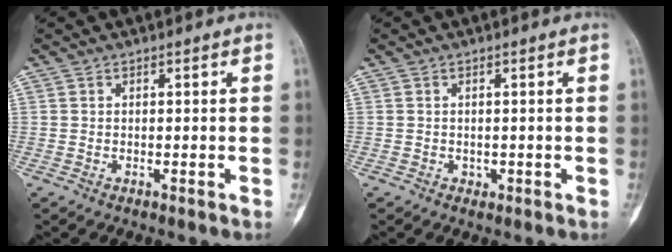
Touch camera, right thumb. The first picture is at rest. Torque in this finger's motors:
{"motor_torque": [0.15, -0.11, 0.18, 0.09, -0.06]}